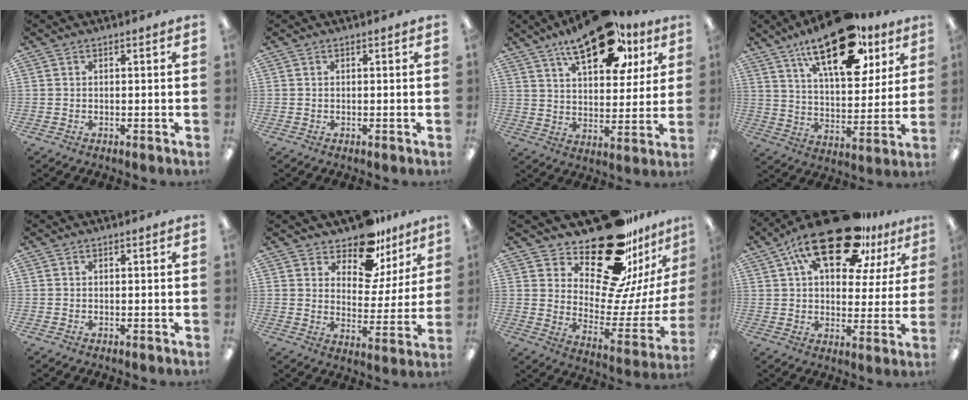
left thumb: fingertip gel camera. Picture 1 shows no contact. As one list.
[{"total": 0.0}, {"total": 20.7, "force": [13.2, 9.3, 12.9], "torque": [-0.195, -0.056, 0.217]}, {"total": 23.2, "force": [14.2, 10.3, 15.2], "torque": [-0.222, -0.068, 0.233]}, {"total": 0.0}, {"total": 13.3, "force": [10.9, 5.9, 4.8], "torque": [-0.077, -0.078, 0.198]}, {"total": 25.3, "force": [19.1, 10.6, 12.7], "torque": [-0.182, -0.138, 0.333]}, {"total": 21.6, "force": [13.1, 9.6, 14.2], "torque": [-0.234, -0.058, 0.221]}]